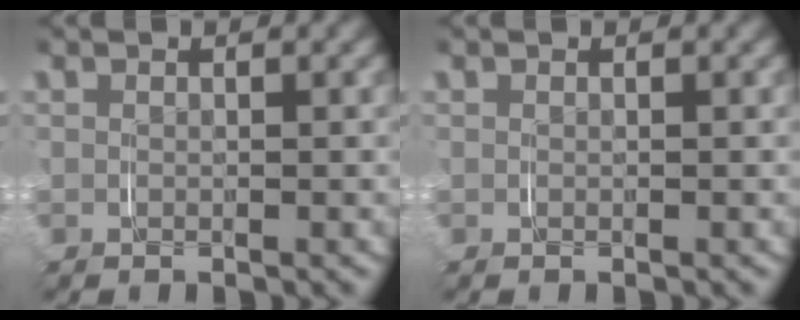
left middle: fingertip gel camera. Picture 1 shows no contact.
{"total": 0.0}